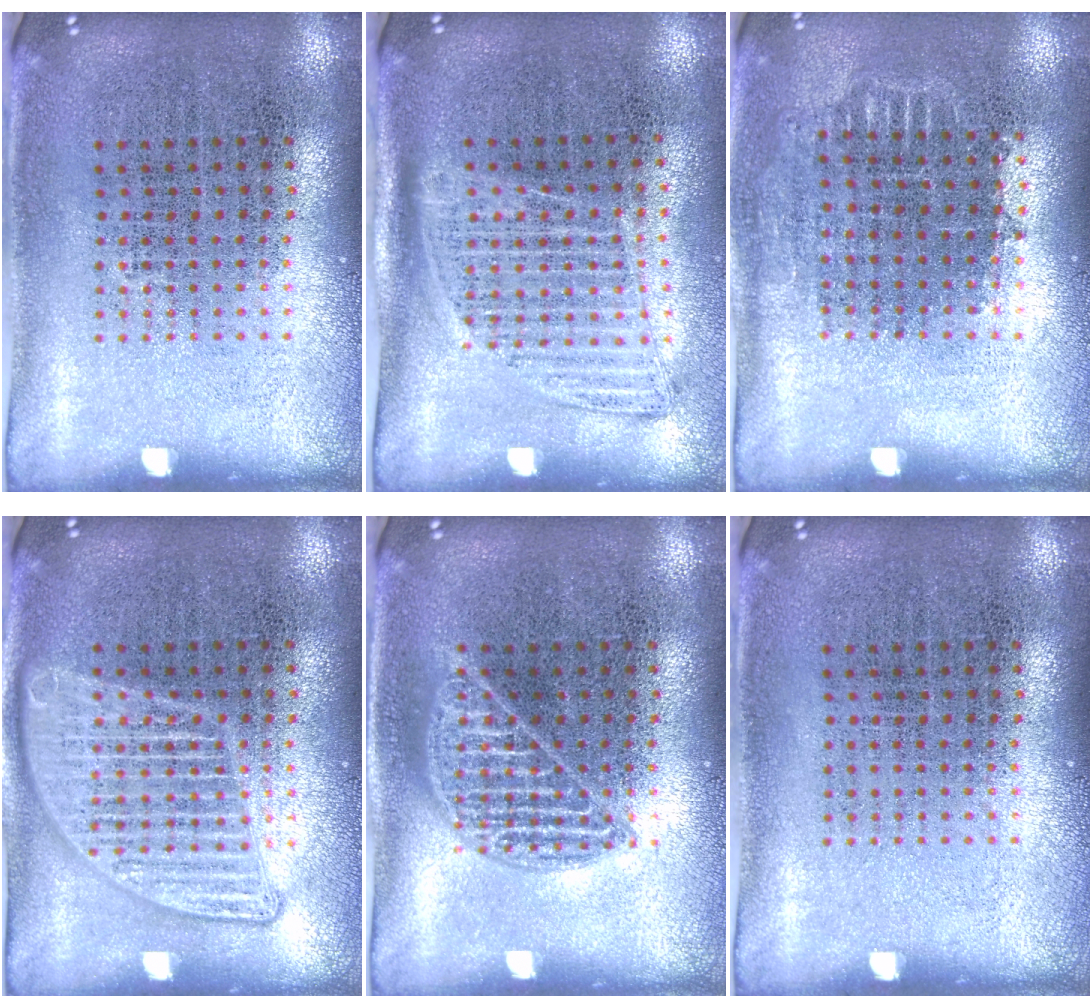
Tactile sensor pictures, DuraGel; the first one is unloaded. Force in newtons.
{"total": 1.3, "press": 1.1, "slide": 0.7}
{"total": 0.7, "press": 0.7, "slide": 0.2}
{"total": 2.8, "press": 2.8, "slide": 0.3}
{"total": 1.8, "press": 1.8, "slide": 0.3}
{"total": 0.0}